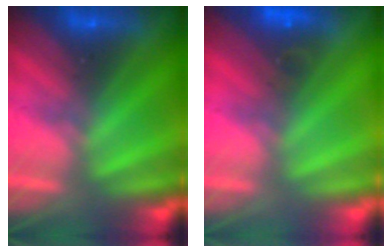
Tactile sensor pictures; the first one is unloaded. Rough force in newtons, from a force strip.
{"total": 4.5}